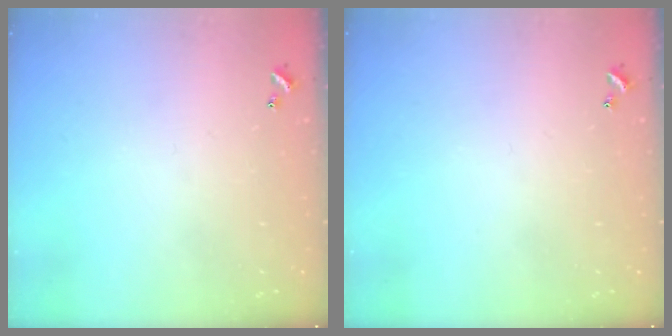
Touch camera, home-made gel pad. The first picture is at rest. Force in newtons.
{"total": 0.0}